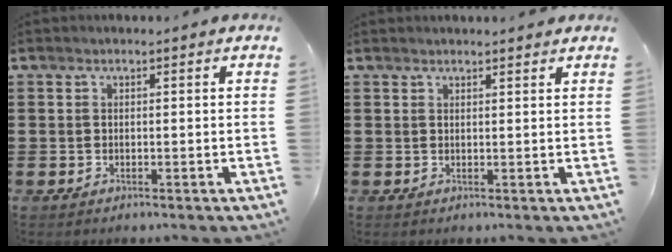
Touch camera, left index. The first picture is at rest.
{"total": 1.2, "force": [1.1, 0.1, 0.2], "torque": [-0.007, 0.001, 0.022]}